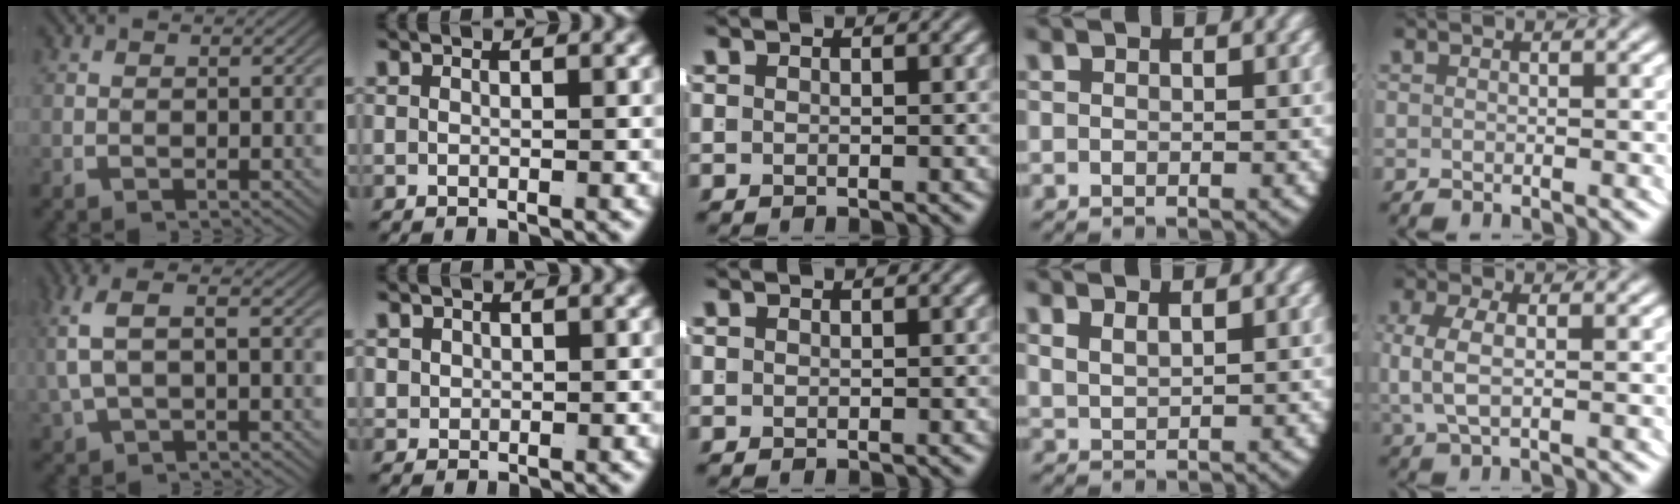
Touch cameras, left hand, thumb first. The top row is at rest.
{"thumb": {"total": 4.9, "force": [0.6, 2.7, 4.1], "torque": [-0.111, 0.003, 0.023]}, "index": {"total": 1.3, "force": [0.8, 0.9, 0.5], "torque": [-0.019, -0.008, 0.025]}, "ring": {"total": 1.7, "force": [1.6, 0.4, 0.5], "torque": [-0.011, 0.001, 0.035]}, "little": {"total": 3.4, "force": [0.3, 1.7, 3.0], "torque": [-0.077, -0.007, 0.013]}}